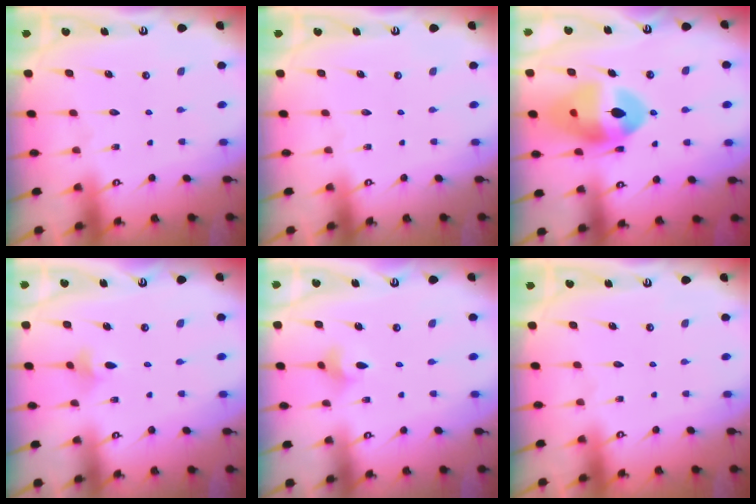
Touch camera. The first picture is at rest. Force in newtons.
{"total": 0.0}
{"total": 16.3, "press": 16.2, "slide": 2.0}
{"total": 2.6, "press": 2.5, "slide": 0.5}
{"total": 3.2, "press": 3.1, "slide": 0.6}
{"total": 0.0}